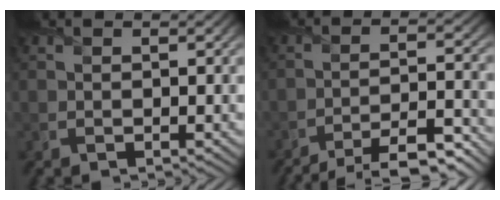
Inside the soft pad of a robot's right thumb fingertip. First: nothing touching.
{"total": 10.3, "force": [-8.7, 1.7, 5.3], "torque": [-0.089, 0.005, -0.131]}